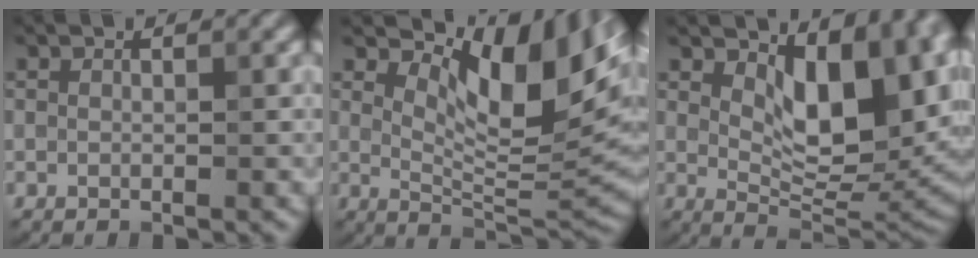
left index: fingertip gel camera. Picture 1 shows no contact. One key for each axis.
{"total": 10.7, "fx": 4.7, "fy": 4.1, "fz": 8.7, "tx": -0.125, "ty": -0.005, "tz": 0.087}
{"total": 11.2, "fx": 3.7, "fy": 5.5, "fz": 9.0, "tx": -0.128, "ty": -0.012, "tz": 0.067}